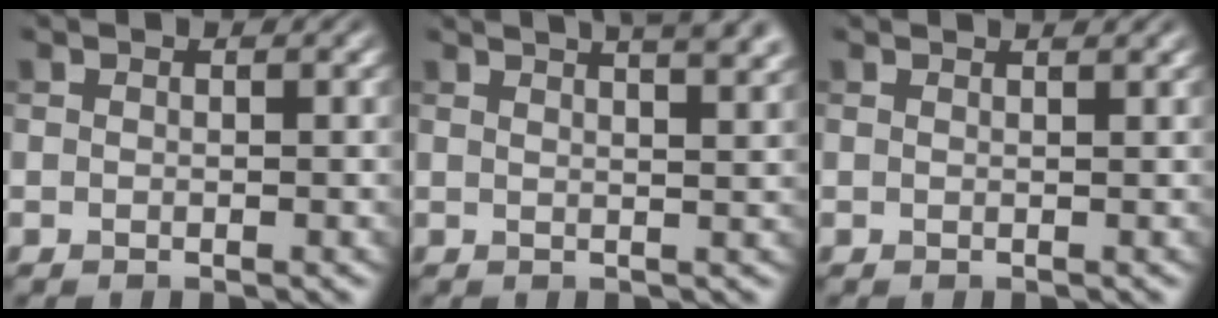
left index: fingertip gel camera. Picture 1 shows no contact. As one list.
[{"total": 10.0, "force": [6.4, 4.1, 6.5], "torque": [-0.019, 0.058, 0.041]}, {"total": 1.5, "force": [1.2, 0.4, 0.7], "torque": [-0.007, -0.002, 0.006]}]